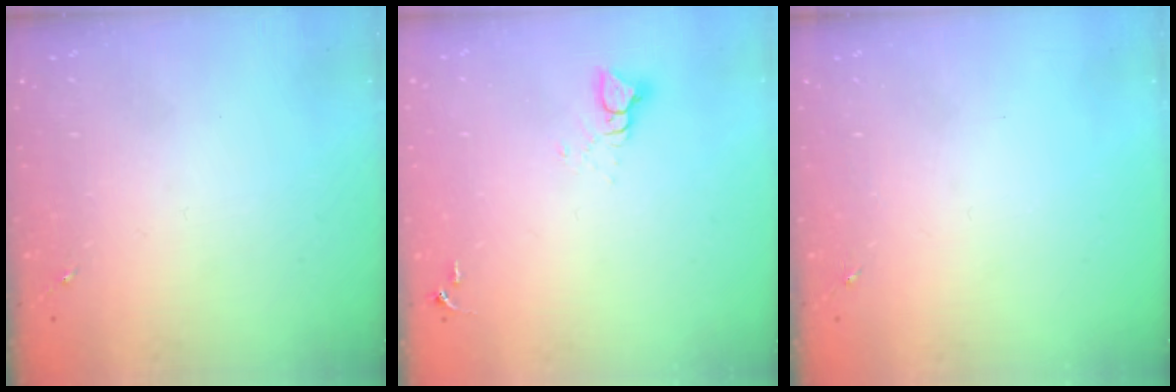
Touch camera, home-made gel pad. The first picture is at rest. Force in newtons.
{"total": 3.3, "press": 3.3, "slide": 0.3}
{"total": 0.0}